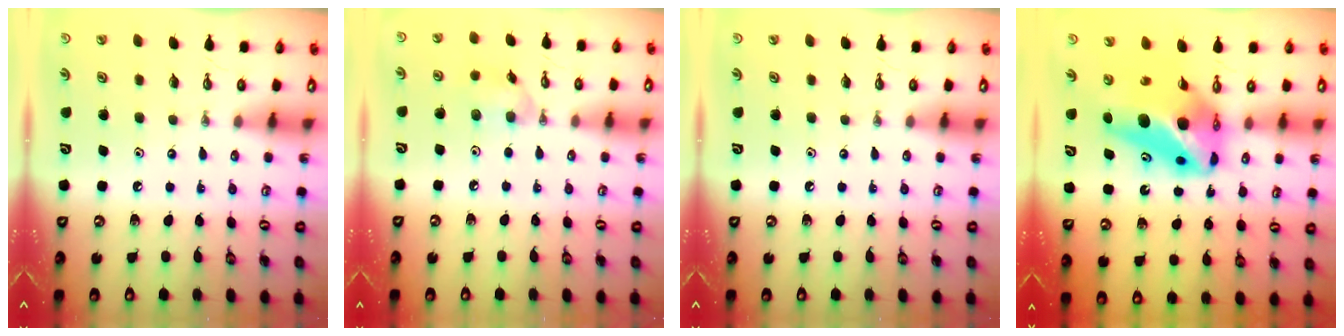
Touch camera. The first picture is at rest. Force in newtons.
{"total": 8.3, "press": 8.3, "slide": 0.2}
{"total": 0.0}
{"total": 12.5, "press": 12.2, "slide": 2.8}